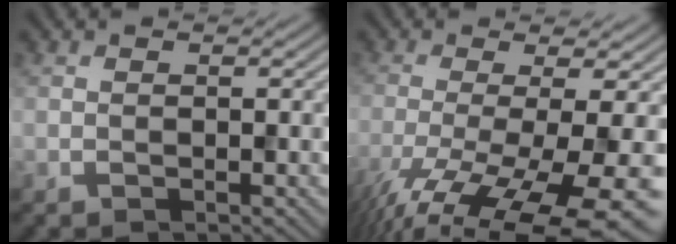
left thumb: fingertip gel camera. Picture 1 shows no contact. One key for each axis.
{"total": 14.2, "fx": -7.2, "fy": 3.0, "fz": 11.9, "tx": -0.215, "ty": -0.020, "tz": -0.099}